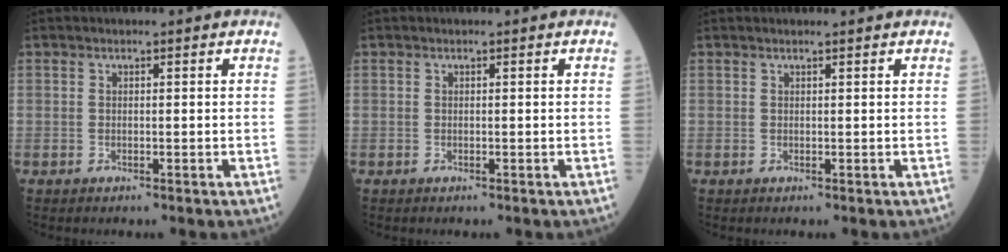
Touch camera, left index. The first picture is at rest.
{"total": 0.0}
{"total": 1.0, "force": [1.0, -0.2, 0.3], "torque": [-0.007, 0.004, 0.015]}